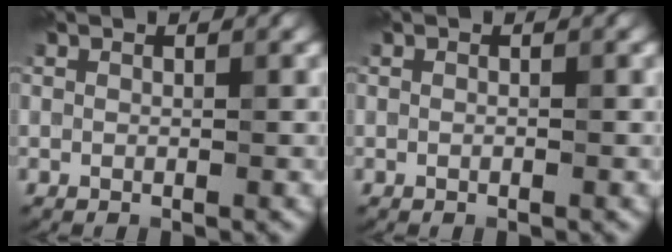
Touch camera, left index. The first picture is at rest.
{"total": 0.0}